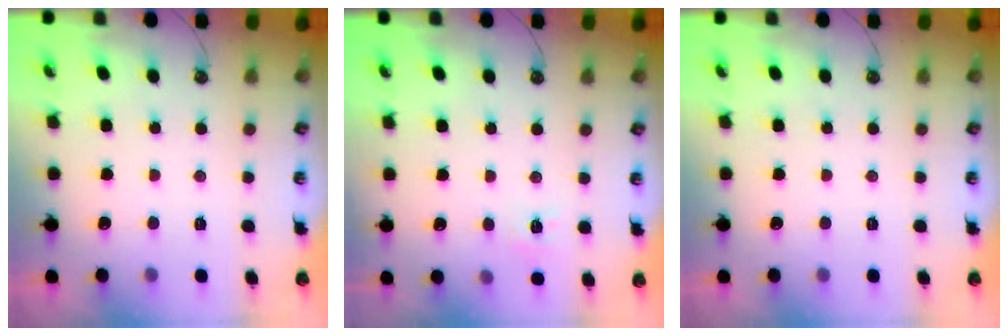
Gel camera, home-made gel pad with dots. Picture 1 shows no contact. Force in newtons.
{"total": 6.6, "press": 6.6, "slide": 0.6}
{"total": 0.0}